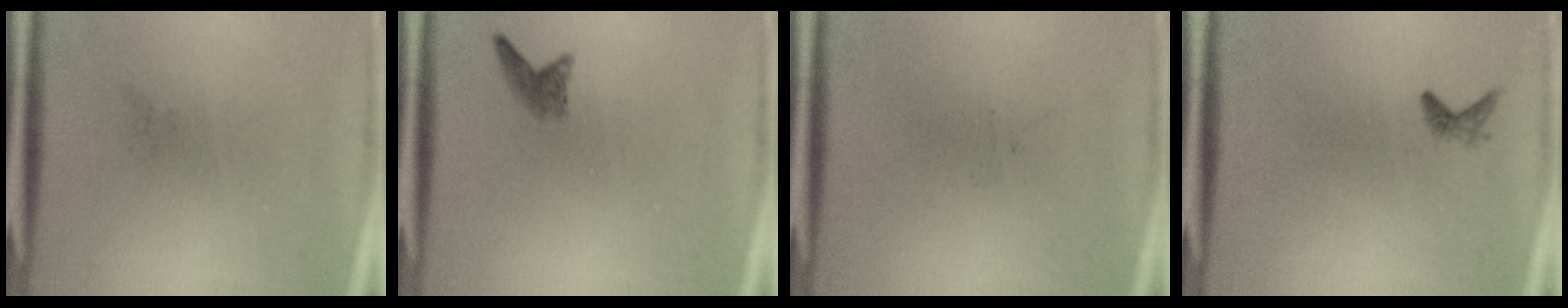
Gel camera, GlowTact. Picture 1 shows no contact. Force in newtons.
{"total": 1.5}
{"total": 0.0}
{"total": 0.9}